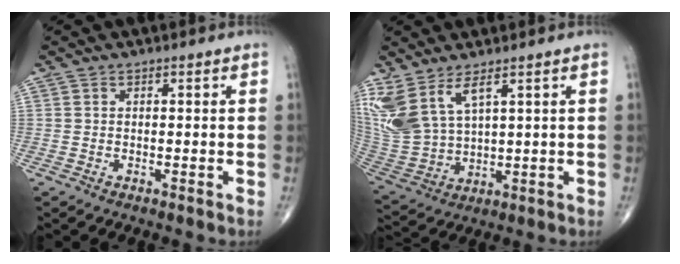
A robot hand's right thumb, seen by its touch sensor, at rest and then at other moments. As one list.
[{"total": 12.3, "force": [6.7, 5.3, 8.9], "torque": [-0.208, -0.031, 0.158]}]